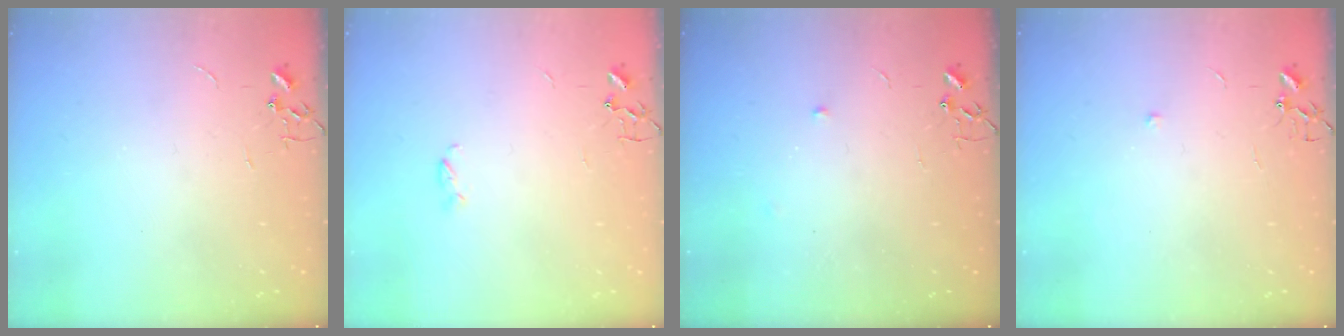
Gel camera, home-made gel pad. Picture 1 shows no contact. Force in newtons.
{"total": 2.9, "press": 2.9, "slide": 0.3}
{"total": 3.8, "press": 3.7, "slide": 1.1}
{"total": 4.7, "press": 4.6, "slide": 0.7}